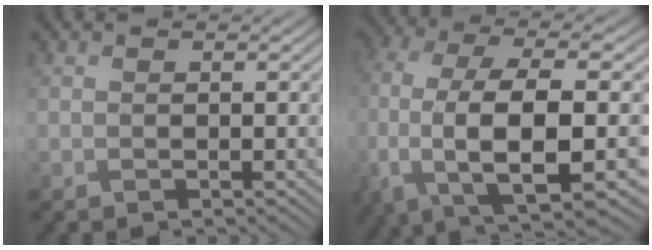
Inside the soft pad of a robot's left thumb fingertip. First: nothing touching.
{"total": 13.5, "force": [-3.9, 4.8, 11.9], "torque": [-0.242, -0.020, -0.072]}